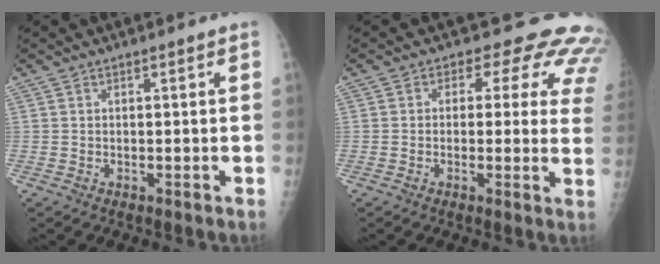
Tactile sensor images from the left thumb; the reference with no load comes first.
{"total": 13.8, "force": [8.3, 7.9, 7.5], "torque": [-0.032, -0.018, 0.063]}